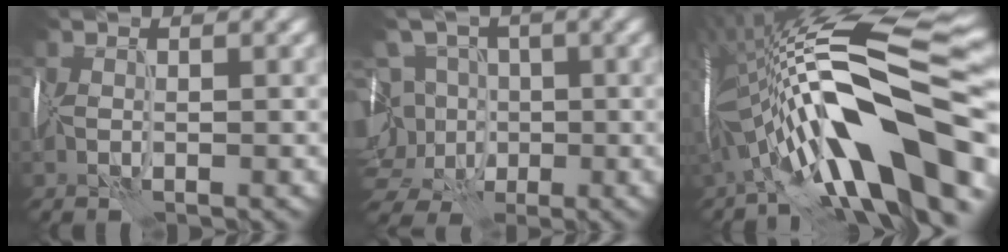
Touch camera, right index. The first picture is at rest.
{"total": 9.7, "force": [-1.3, 8.4, 4.6], "torque": [-0.081, 0.021, -0.051]}
{"total": 16.9, "force": [-4.4, 5.4, 15.4], "torque": [-0.238, 0.045, -0.083]}